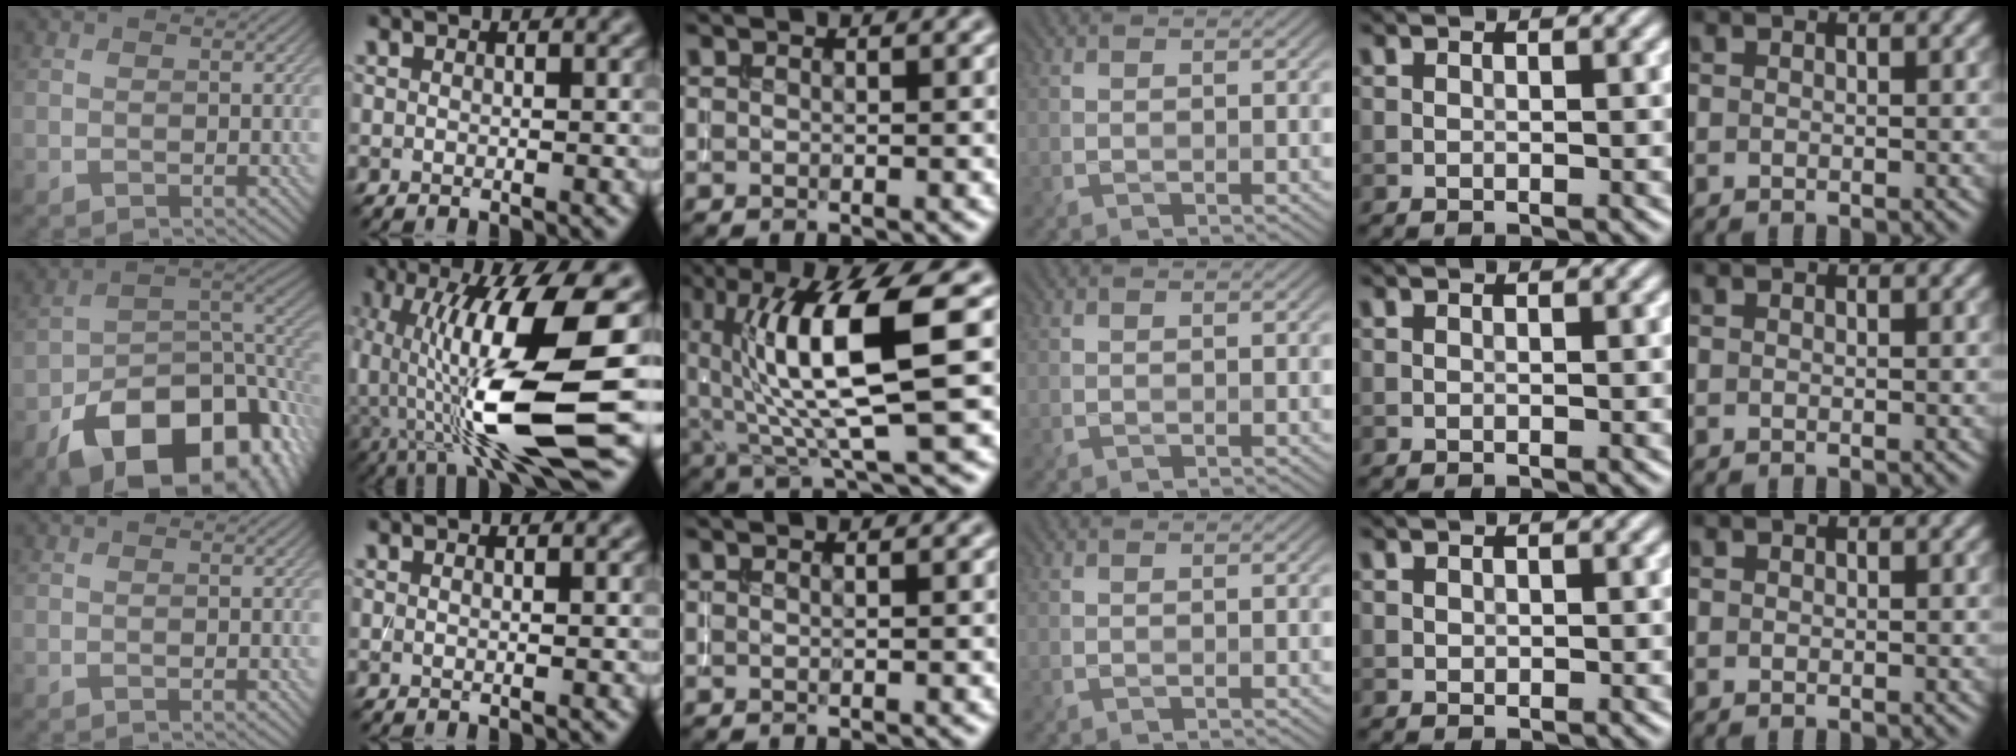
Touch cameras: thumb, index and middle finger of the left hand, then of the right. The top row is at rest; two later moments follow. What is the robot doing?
{"motion": "insert", "object": "drawer"}